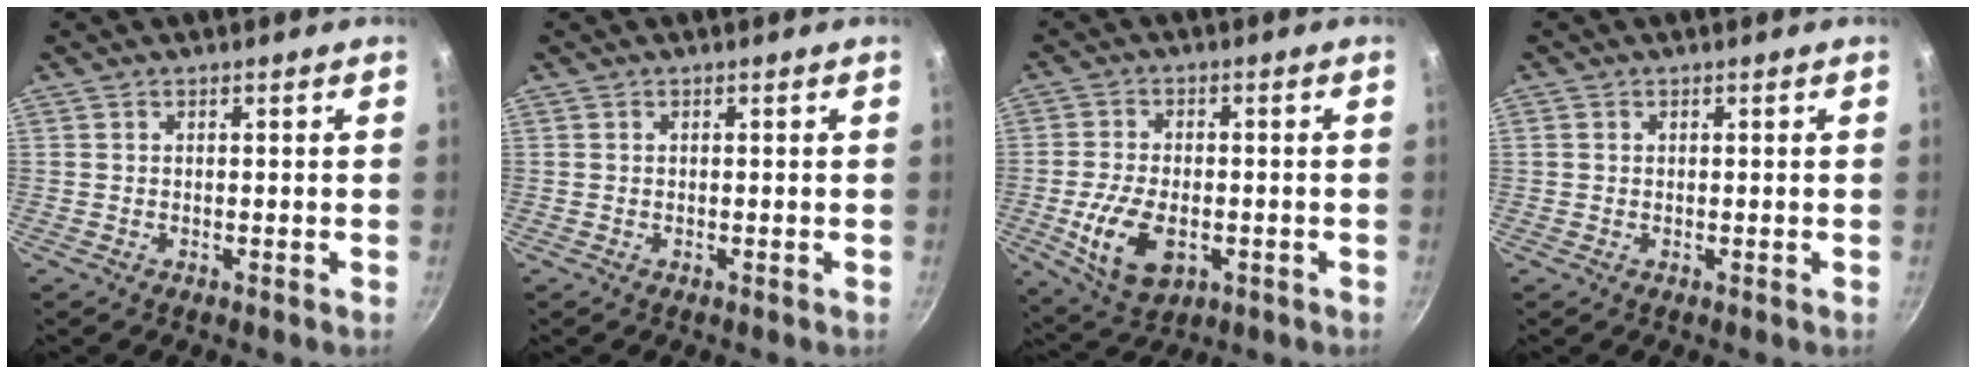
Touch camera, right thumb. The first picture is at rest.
{"total": 0.0}
{"total": 11.3, "force": [-2.8, 6.6, 8.6], "torque": [-0.157, 0.003, -0.041]}
{"total": 0.7, "force": [0.1, 0.6, 0.2], "torque": [-0.002, 0.003, 0.000]}